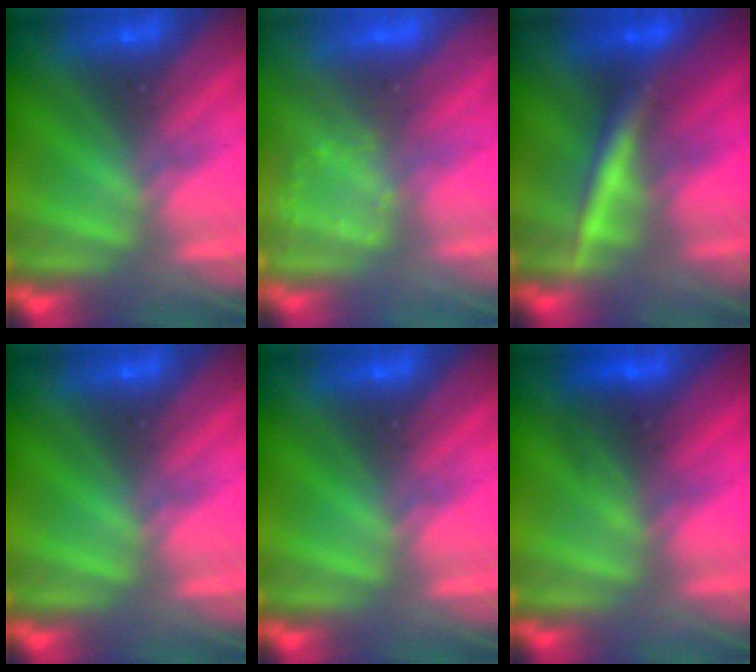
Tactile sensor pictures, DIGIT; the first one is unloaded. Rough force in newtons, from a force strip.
{"total": 3.0}
{"total": 2.4}
{"total": 0.0}
{"total": 0.0}
{"total": 2.8}